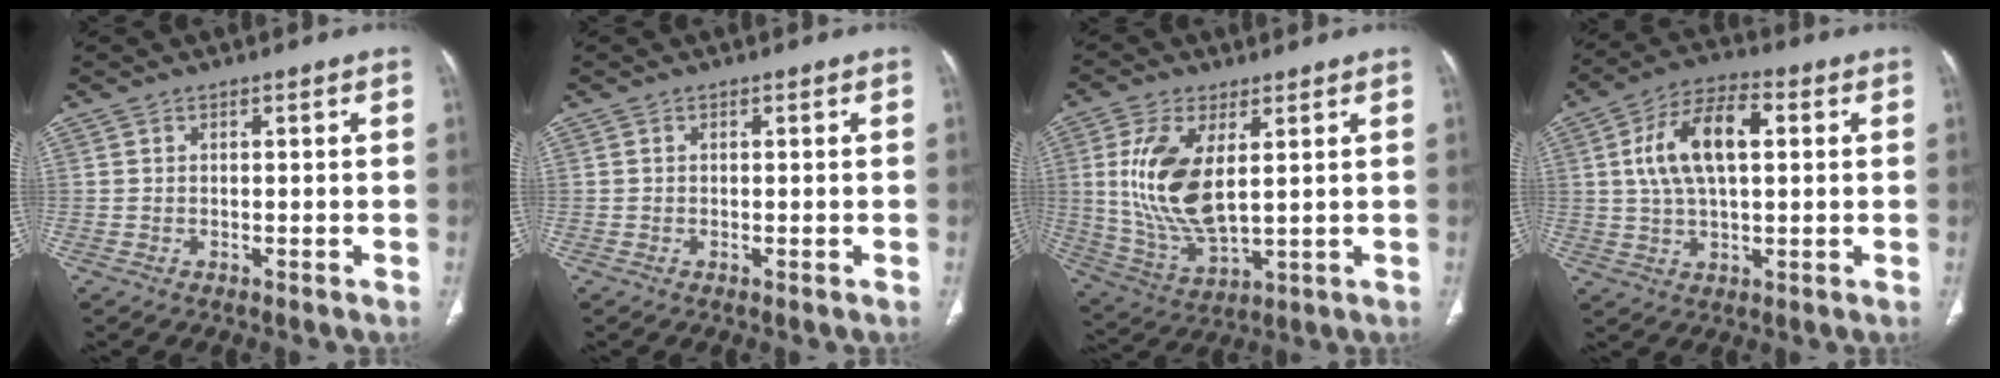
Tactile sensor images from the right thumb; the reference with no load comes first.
{"total": 0.0}
{"total": 14.1, "force": [2.8, 6.4, 12.3], "torque": [-0.258, -0.020, 0.068]}
{"total": 12.8, "force": [2.6, 6.4, 10.9], "torque": [-0.202, 0.019, 0.043]}